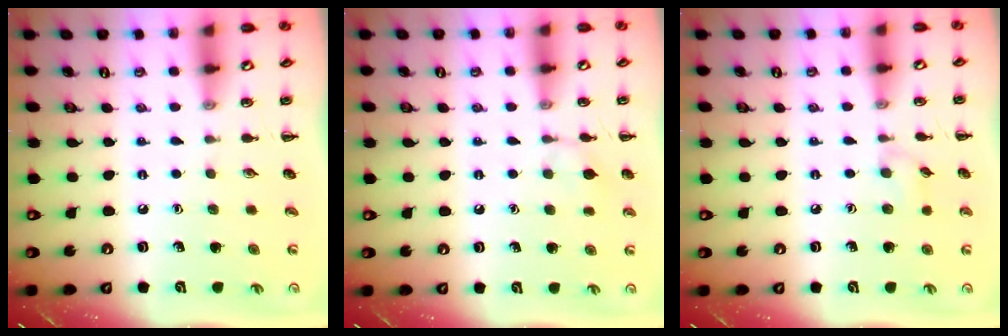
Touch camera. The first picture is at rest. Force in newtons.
{"total": 6.7, "press": 6.6, "slide": 1.4}
{"total": 5.9, "press": 5.6, "slide": 2.1}